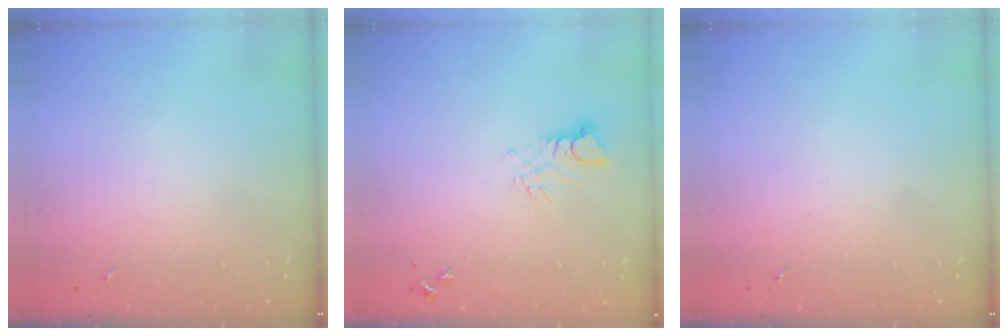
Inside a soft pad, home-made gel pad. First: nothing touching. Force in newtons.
{"total": 3.9, "press": 3.9, "slide": 0.4}
{"total": 0.0}